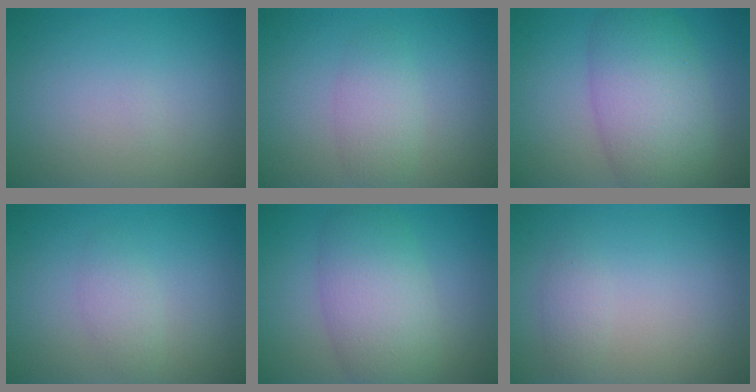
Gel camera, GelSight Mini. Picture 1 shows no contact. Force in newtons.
{"total": 2.4, "press": 2.4, "slide": 0.1}
{"total": 7.8, "press": 7.8, "slide": 0.3}
{"total": 1.6, "press": 1.6, "slide": 0.1}
{"total": 6.2, "press": 6.2, "slide": 0.1}
{"total": 1.2, "press": 1.2, "slide": 0.1}